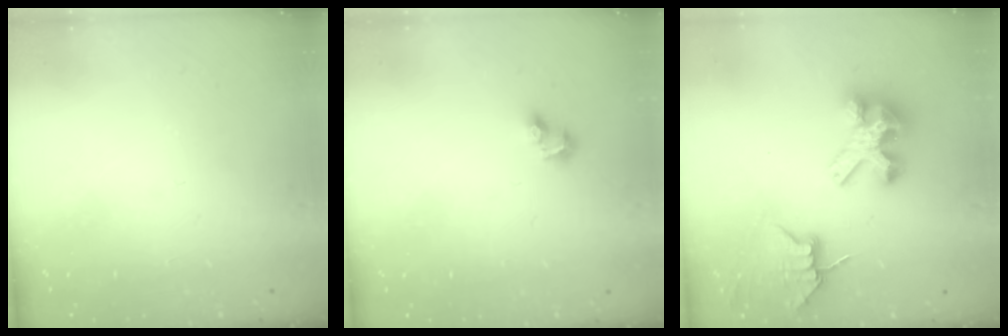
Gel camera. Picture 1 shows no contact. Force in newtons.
{"total": 3.5, "press": 3.1, "slide": 1.6}
{"total": 8.4, "press": 8.4, "slide": 0.6}